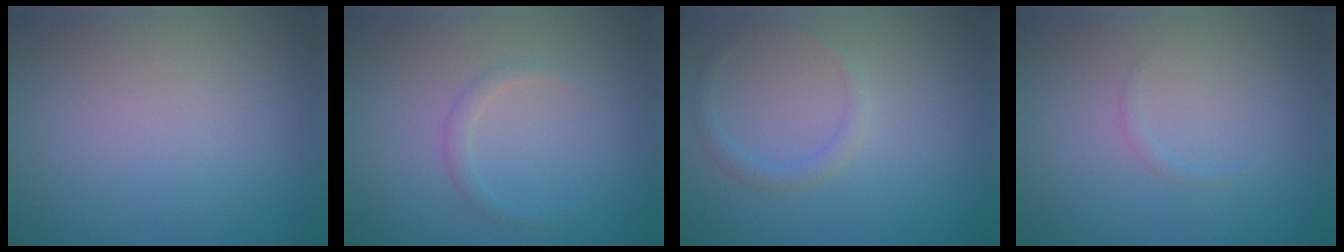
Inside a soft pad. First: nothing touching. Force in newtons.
{"total": 1.0, "press": 1.0, "slide": 0.1}
{"total": 1.2, "press": 1.2, "slide": 0.2}
{"total": 0.5, "press": 0.5, "slide": 0.0}